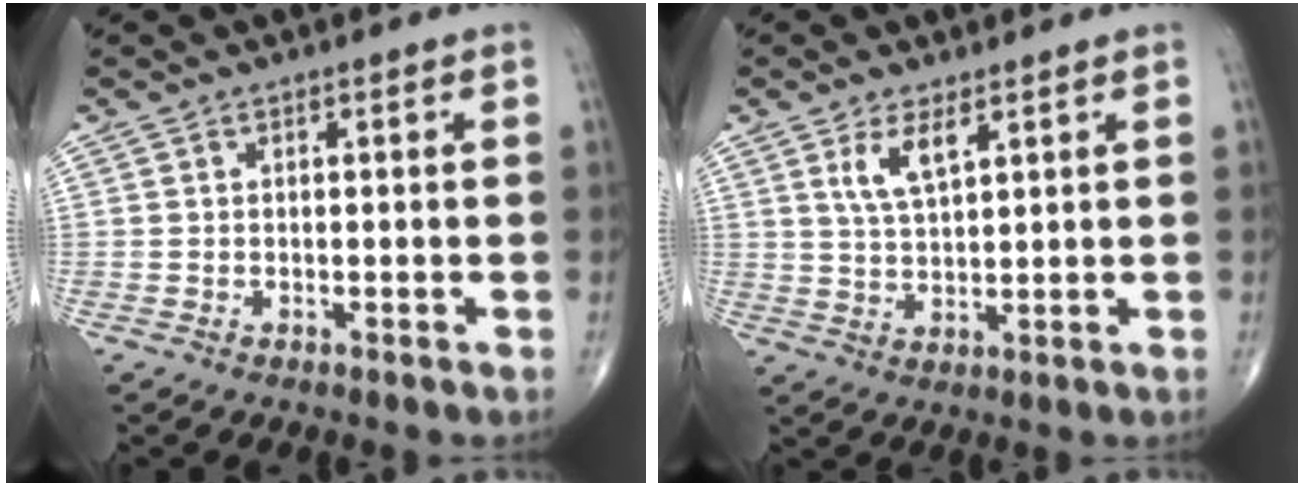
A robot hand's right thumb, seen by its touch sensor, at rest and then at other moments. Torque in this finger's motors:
{"motor_torque": [0.24, 0.31, 0.63, 0.42, 0.19]}